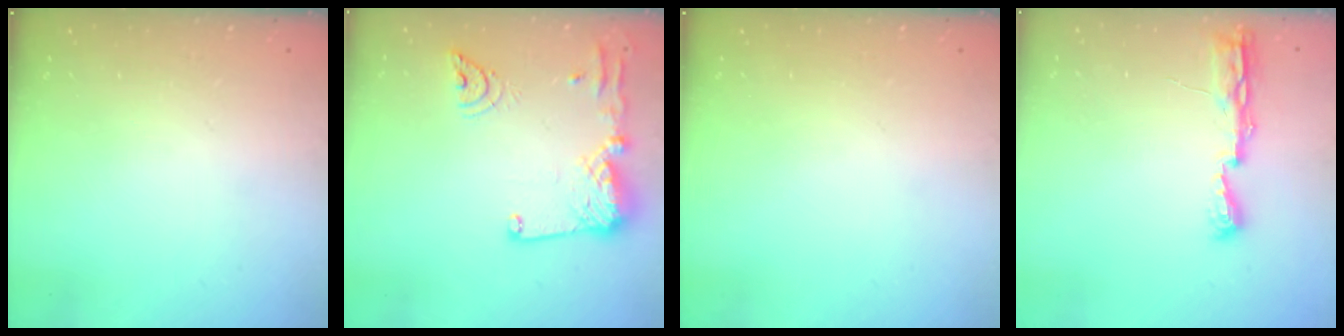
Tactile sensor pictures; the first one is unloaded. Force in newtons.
{"total": 17.2, "press": 17.1, "slide": 2.2}
{"total": 0.0}
{"total": 7.1, "press": 7.1, "slide": 0.8}